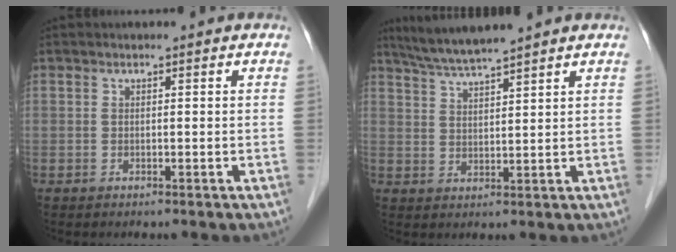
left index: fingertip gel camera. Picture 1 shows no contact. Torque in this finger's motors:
{"motor_torque": [0.12, -0.08, 0.28, 0.03]}